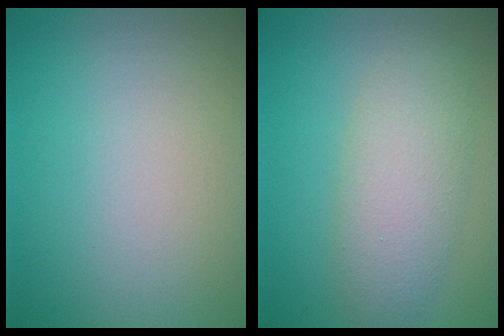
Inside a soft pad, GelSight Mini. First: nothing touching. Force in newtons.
{"total": 4.5, "press": 4.5, "slide": 0.2}